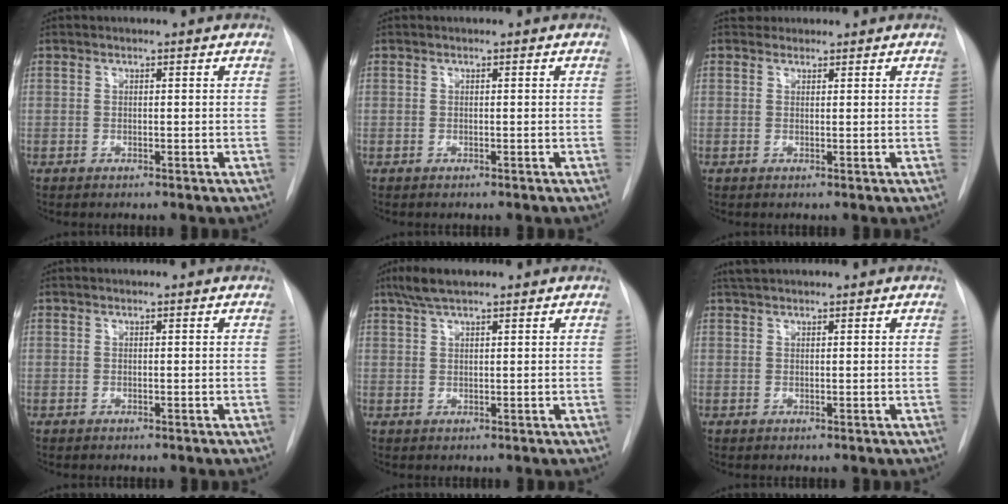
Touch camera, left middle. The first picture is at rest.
{"total": 0.0}
{"total": 1.6, "force": [1.4, 0.8, -0.3], "torque": [0.009, 0.013, 0.019]}
{"total": 0.0}
{"total": 4.3, "force": [3.2, 0.8, 2.8], "torque": [-0.059, 0.016, 0.061]}
{"total": 2.3, "force": [2.0, 0.3, 0.9], "torque": [-0.015, 0.022, 0.037]}